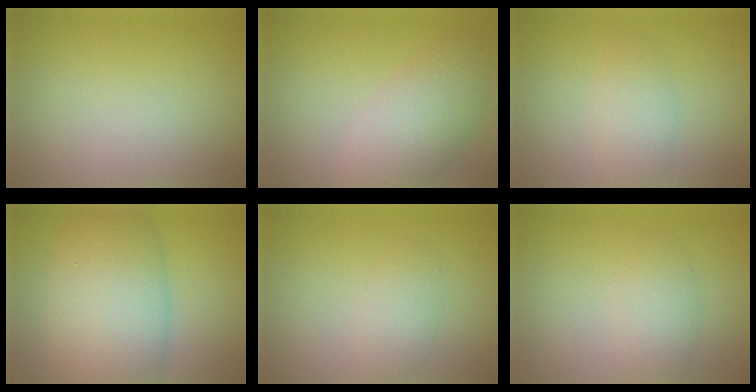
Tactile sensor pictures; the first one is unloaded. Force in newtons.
{"total": 4.9, "press": 4.9, "slide": 0.2}
{"total": 2.4, "press": 2.4, "slide": 0.1}
{"total": 10.2, "press": 10.2, "slide": 0.3}
{"total": 1.9, "press": 1.9, "slide": 0.1}
{"total": 2.6, "press": 2.6, "slide": 0.0}